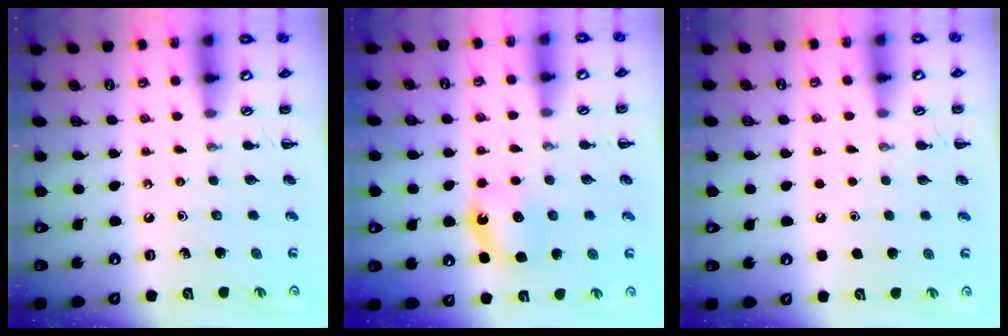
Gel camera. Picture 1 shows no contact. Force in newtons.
{"total": 5.6, "press": 5.3, "slide": 1.8}
{"total": 1.8, "press": 1.8, "slide": 0.1}